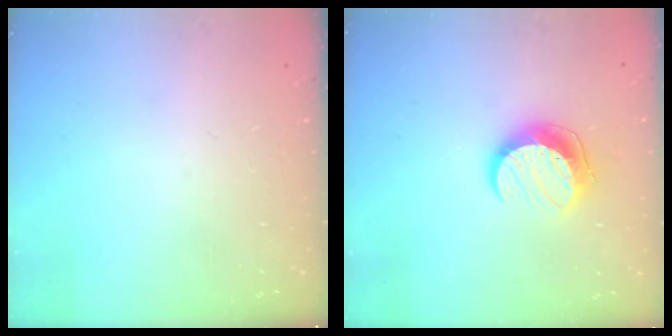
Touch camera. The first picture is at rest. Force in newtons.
{"total": 10.2, "press": 10.2, "slide": 0.2}